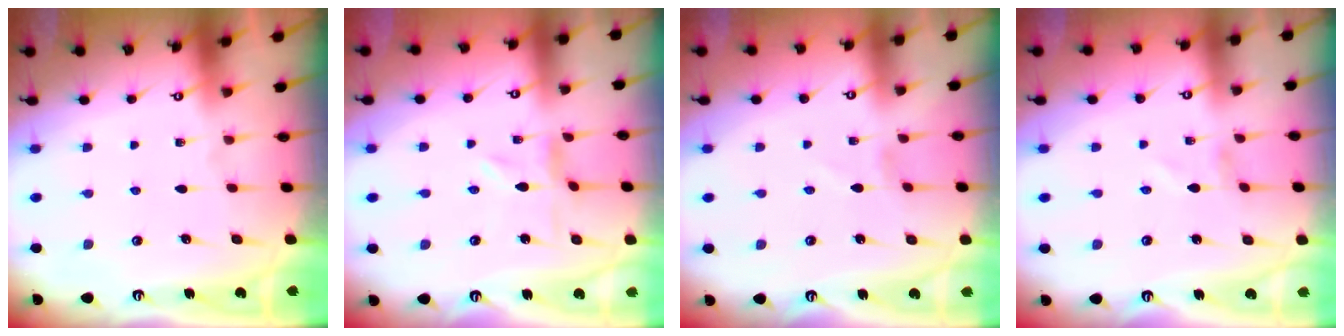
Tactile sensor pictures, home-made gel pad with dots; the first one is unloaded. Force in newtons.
{"total": 0.0}
{"total": 1.0, "press": 1.0, "slide": 0.1}
{"total": 1.3, "press": 1.2, "slide": 0.1}